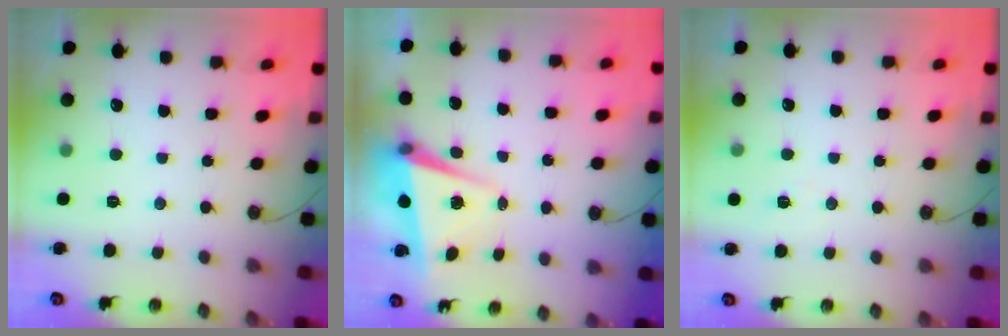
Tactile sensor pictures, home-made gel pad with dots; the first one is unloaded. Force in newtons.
{"total": 5.3, "press": 5.1, "slide": 1.4}
{"total": 5.1, "press": 3.8, "slide": 3.4}